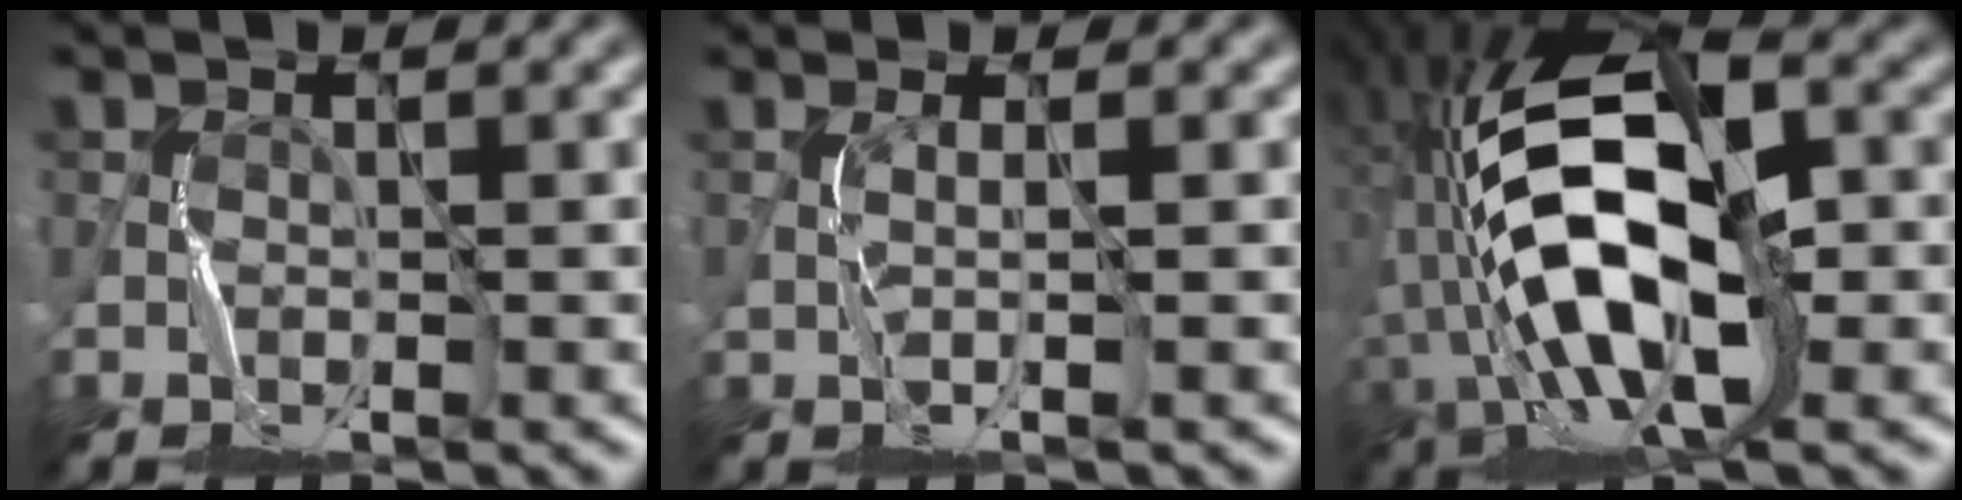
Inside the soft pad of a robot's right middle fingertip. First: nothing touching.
{"total": 1.1, "force": [0.2, -0.7, 0.8], "torque": [-0.019, 0.006, 0.005]}
{"total": 14.3, "force": [-1.8, 6.9, 12.4], "torque": [-0.246, 0.010, -0.050]}